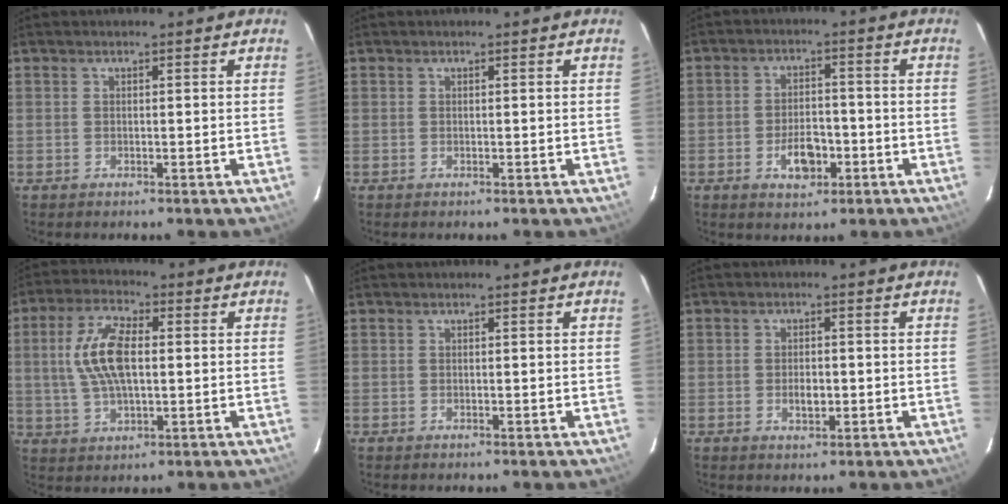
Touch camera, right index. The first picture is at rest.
{"total": 0.0}
{"total": 6.0, "force": [-2.8, 3.3, 4.1], "torque": [-0.078, 0.005, -0.040]}
{"total": 10.9, "force": [1.0, 4.8, 9.8], "torque": [-0.200, 0.012, 0.021]}
{"total": 0.0}
{"total": 2.9, "force": [-0.7, 1.6, 2.4], "torque": [-0.041, -0.002, -0.012]}